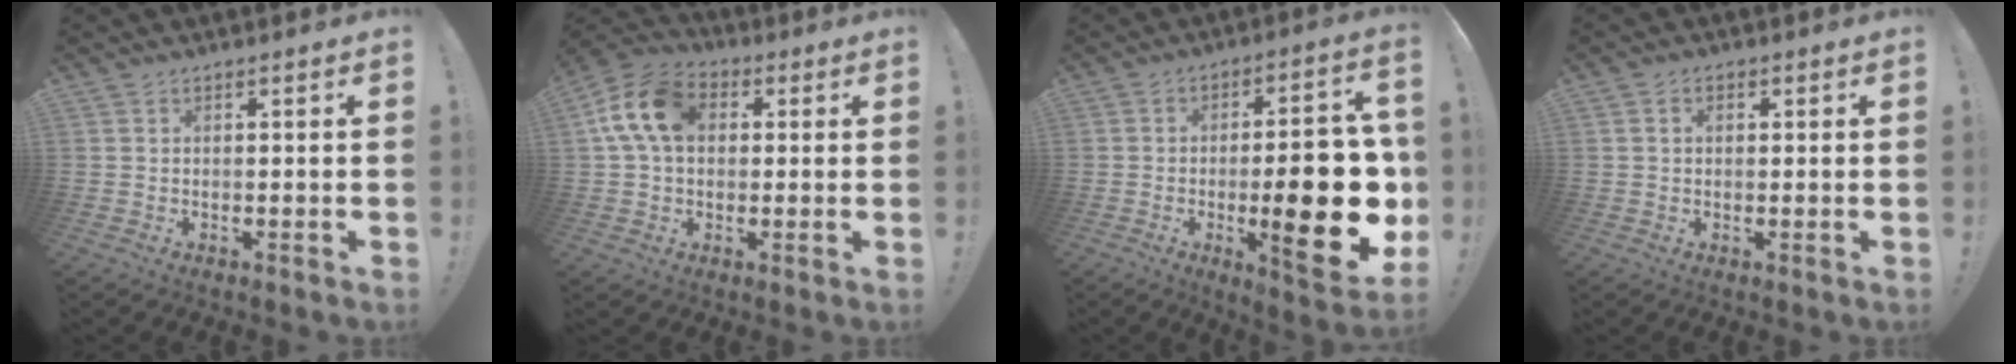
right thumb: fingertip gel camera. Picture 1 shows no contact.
{"total": 14.0, "force": [3.1, 9.6, 9.6], "torque": [-0.169, 0.012, 0.061]}
{"total": 23.7, "force": [-3.2, 7.2, 22.4], "torque": [-0.305, -0.006, -0.042]}
{"total": 1.6, "force": [0.3, 1.1, 1.1], "torque": [-0.020, 0.003, 0.005]}